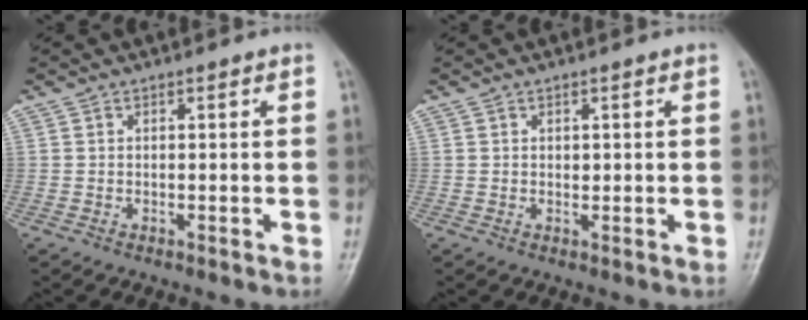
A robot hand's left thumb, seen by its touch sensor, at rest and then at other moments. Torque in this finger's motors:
{"motor_torque": [-0.05, 0.05, 0.30, -0.07, 0.00]}